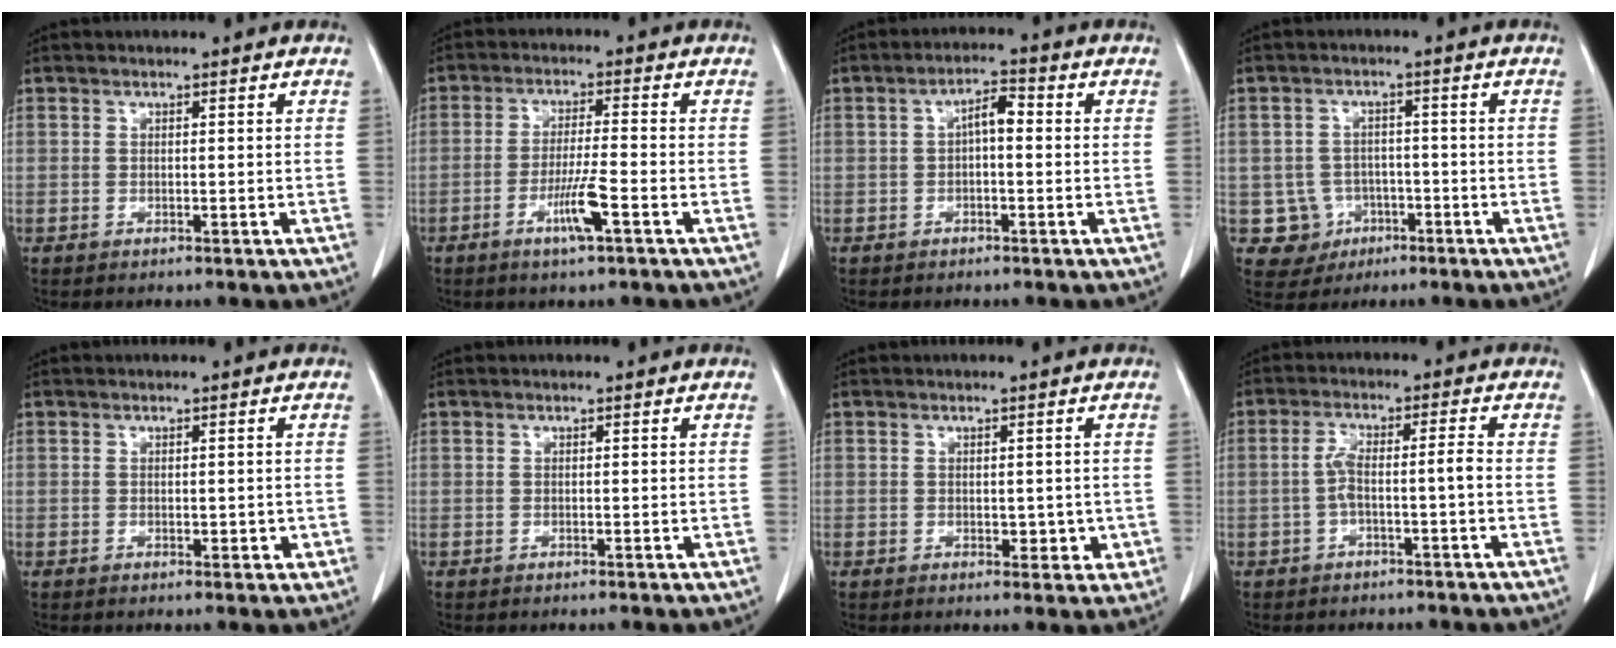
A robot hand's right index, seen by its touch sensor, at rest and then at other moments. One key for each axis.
{"total": 5.7, "fx": -2.7, "fy": -0.2, "fz": 5.0, "tx": -0.095, "ty": -0.009, "tz": -0.051}
{"total": 3.6, "fx": 0.1, "fy": 1.3, "fz": 3.4, "tx": -0.059, "ty": 0.016, "tz": 0.001}
{"total": 5.3, "fx": -1.7, "fy": 5.0, "fz": 0.4, "tx": -0.003, "ty": 0.011, "tz": -0.018}
{"total": 1.5, "fx": -0.2, "fy": 1.0, "fz": 1.1, "tx": -0.009, "ty": -0.001, "tz": 0.001}
{"total": 0.0}
{"total": 2.7, "fx": -0.2, "fy": 1.9, "fz": 1.9, "tx": -0.016, "ty": 0.001, "tz": 0.003}
{"total": 4.1, "fx": -1.2, "fy": 0.3, "fz": 3.9, "tx": -0.081, "ty": 0.021, "tz": -0.019}